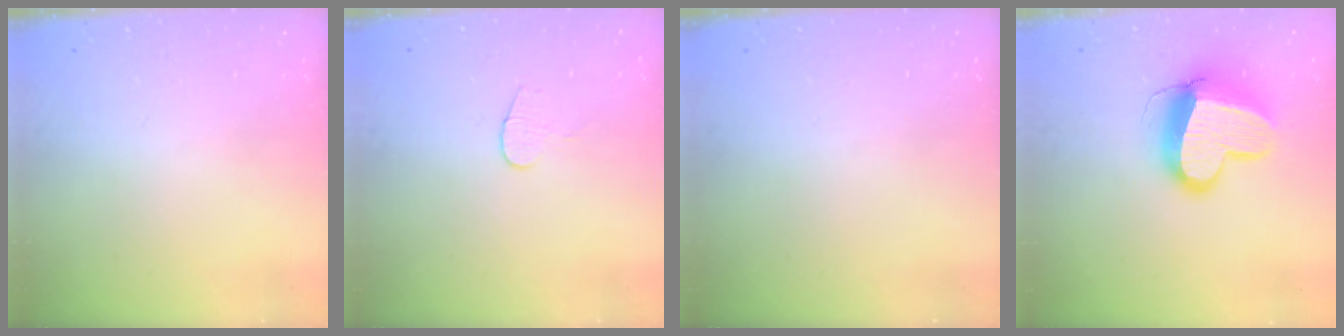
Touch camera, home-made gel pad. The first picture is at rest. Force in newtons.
{"total": 4.7, "press": 4.6, "slide": 0.4}
{"total": 0.0}
{"total": 14.4, "press": 14.3, "slide": 1.6}